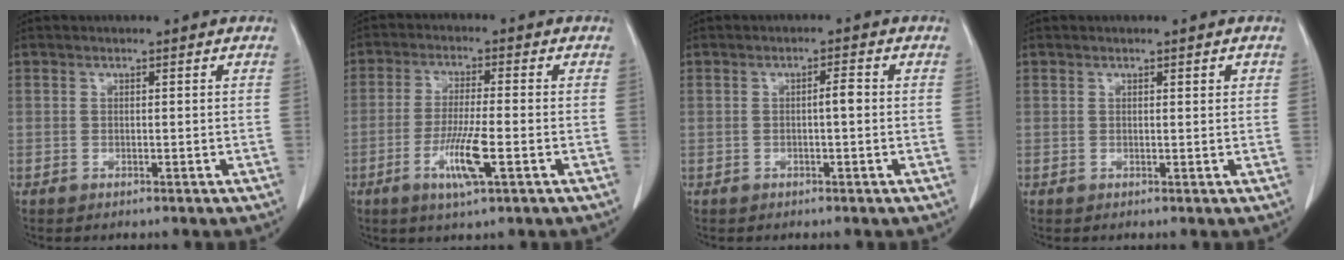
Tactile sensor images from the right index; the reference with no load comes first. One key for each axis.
{"total": 7.4, "fx": -2.8, "fy": 0.4, "fz": 6.9, "tx": -0.132, "ty": -0.014, "tz": -0.051}
{"total": 1.9, "fx": -0.1, "fy": 0.3, "fz": 1.9, "tx": -0.030, "ty": 0.004, "tz": -0.003}
{"total": 1.0, "fx": 0.6, "fy": 0.3, "fz": 0.8, "tx": -0.009, "ty": 0.001, "tz": 0.008}